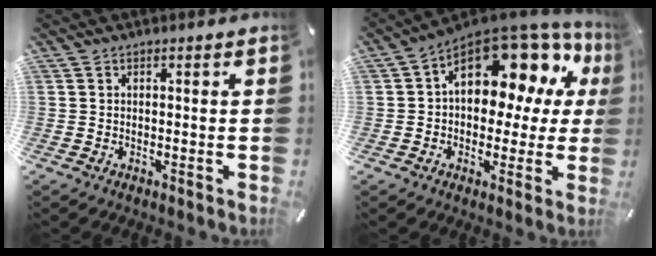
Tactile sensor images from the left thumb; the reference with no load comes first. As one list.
[{"total": 16.8, "force": [7.9, 10.0, 11.0], "torque": [-0.140, -0.068, 0.133]}]